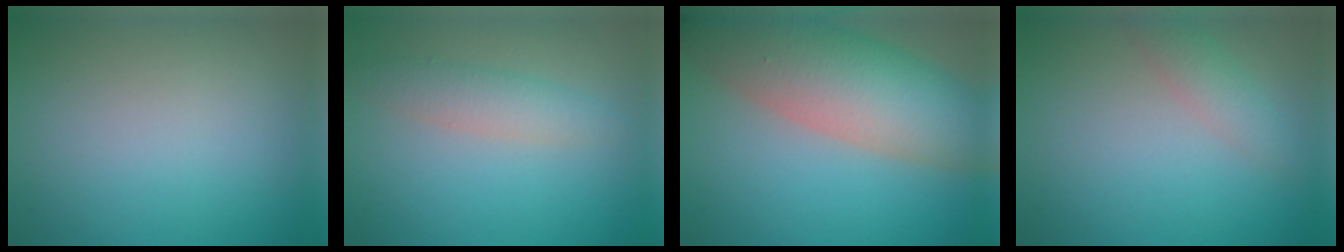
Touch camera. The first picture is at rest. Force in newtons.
{"total": 2.9, "press": 2.9, "slide": 0.1}
{"total": 11.8, "press": 11.7, "slide": 0.7}
{"total": 2.3, "press": 2.3, "slide": 0.0}